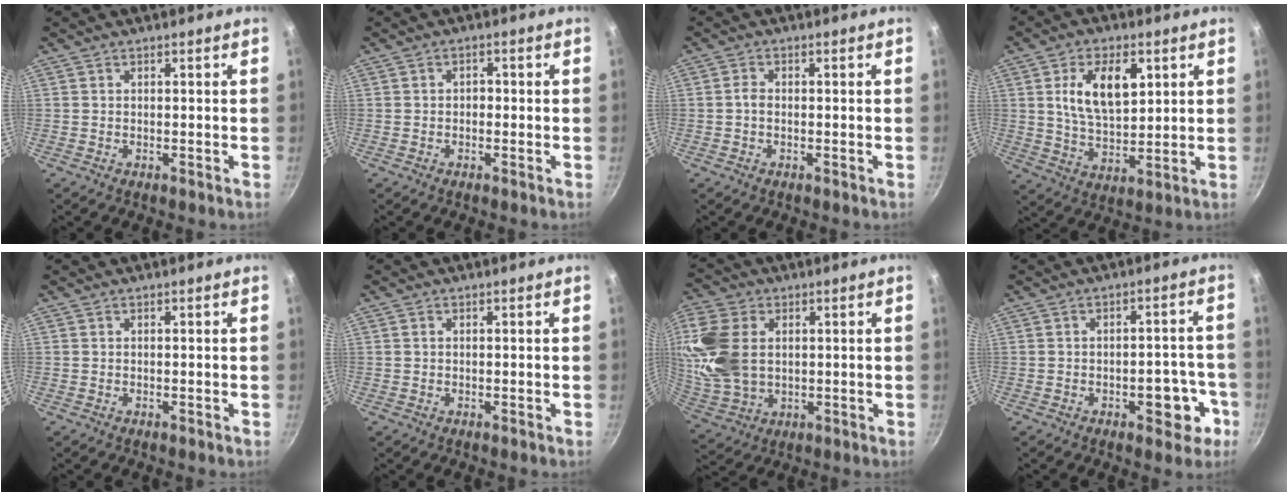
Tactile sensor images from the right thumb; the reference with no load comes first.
{"total": 1.6, "force": [-0.3, 1.2, 0.9], "torque": [-0.008, 0.008, -0.007]}
{"total": 1.8, "force": [-0.2, 1.3, 1.3], "torque": [-0.023, 0.008, -0.006]}
{"total": 12.3, "force": [3.7, 6.9, 9.5], "torque": [-0.145, -0.014, 0.066]}
{"total": 0.0}
{"total": 0.6, "force": [0.1, 0.5, 0.3], "torque": [-0.004, 0.004, 0.001]}
{"total": 14.5, "force": [2.5, 10.0, 10.1], "torque": [-0.203, -0.011, 0.058]}
{"total": 7.7, "force": [-3.4, 4.0, 5.7], "torque": [-0.035, 0.029, -0.039]}